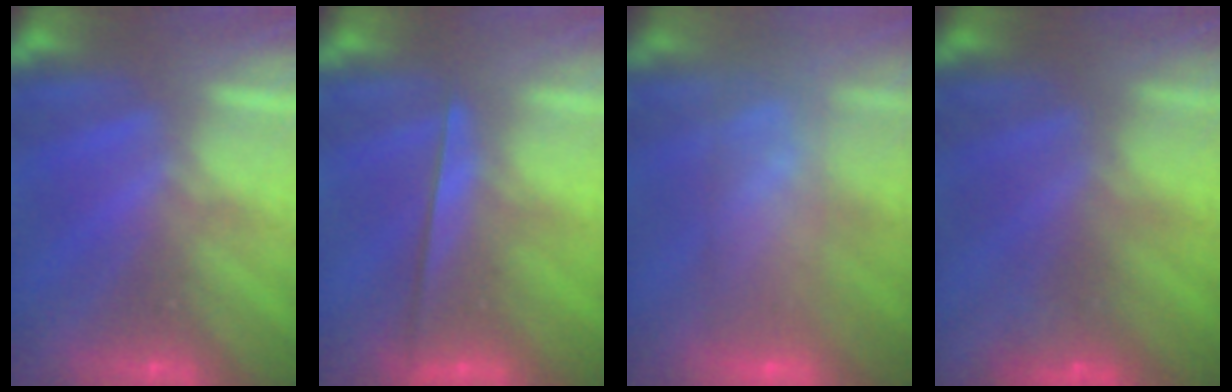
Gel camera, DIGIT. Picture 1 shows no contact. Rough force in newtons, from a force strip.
{"total": 2.2}
{"total": 8.8}
{"total": 4.4}